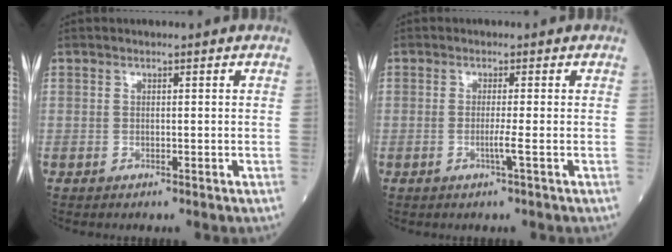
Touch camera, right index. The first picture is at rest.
{"total": 1.6, "force": [-0.6, -0.6, 1.4], "torque": [-0.032, -0.003, -0.013]}